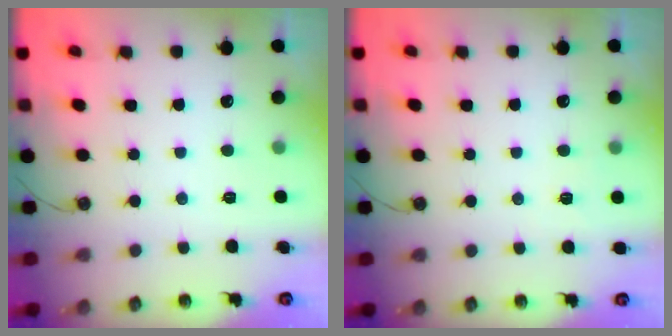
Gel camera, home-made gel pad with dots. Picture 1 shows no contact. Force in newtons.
{"total": 3.6, "press": 2.8, "slide": 2.4}